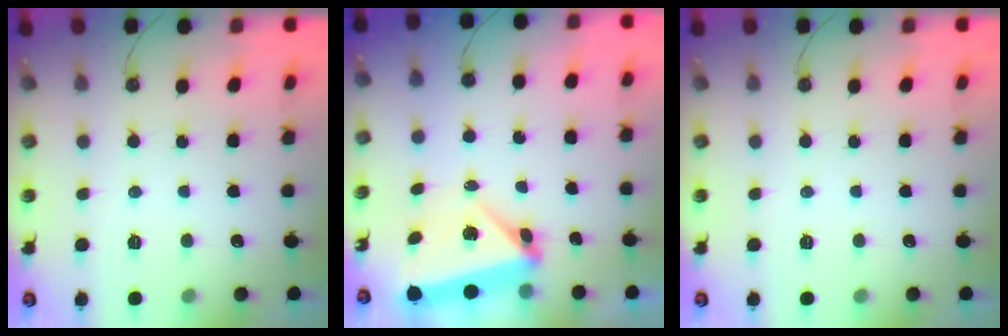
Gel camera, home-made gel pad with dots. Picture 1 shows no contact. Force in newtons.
{"total": 5.9, "press": 5.8, "slide": 1.0}
{"total": 0.0}